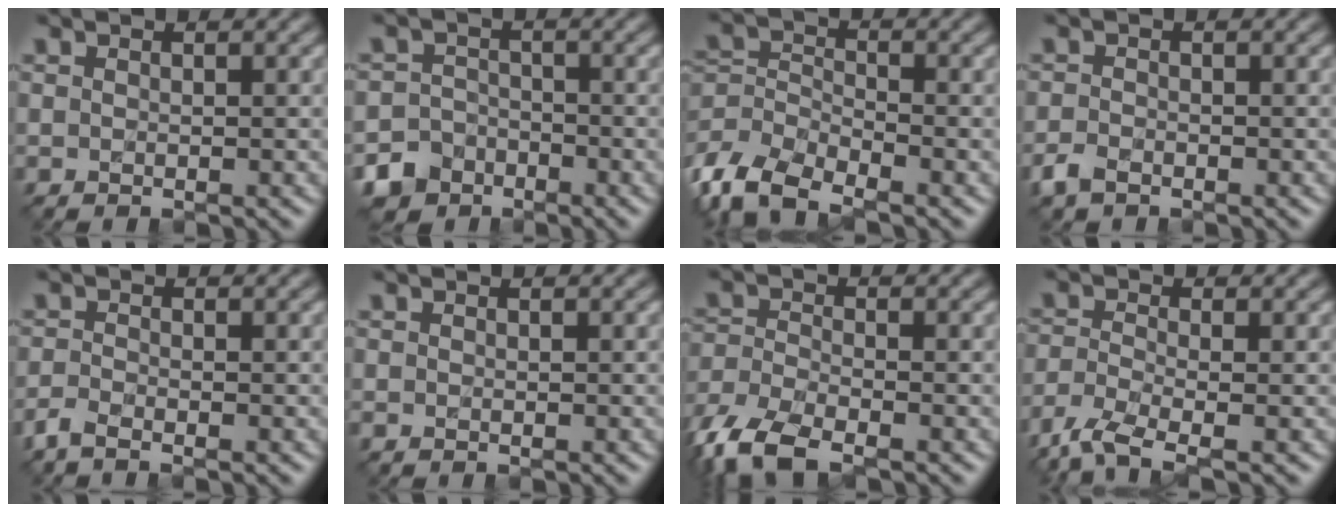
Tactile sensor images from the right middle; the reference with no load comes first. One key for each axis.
{"total": 4.9, "fx": -3.7, "fy": 3.3, "fz": -0.2, "tx": 0.018, "ty": -0.001, "tz": -0.065}
{"total": 6.0, "fx": -4.3, "fy": 2.8, "fz": 3.1, "tx": -0.074, "ty": 0.003, "tz": -0.095}
{"total": 1.1, "fx": -1.0, "fy": 0.4, "fz": 0.2, "tx": -0.016, "ty": 0.004, "tz": -0.027}
{"total": 1.4, "fx": -1.3, "fy": 0.0, "fz": 0.4, "tx": -0.019, "ty": -0.005, "tz": -0.037}
{"total": 0.0}
{"total": 6.5, "fx": -4.8, "fy": 2.4, "fz": 3.7, "tx": -0.094, "ty": -0.013, "tz": -0.102}
{"total": 4.5, "fx": -3.4, "fy": 1.1, "fz": 2.7, "tx": -0.070, "ty": -0.007, "tz": -0.080}